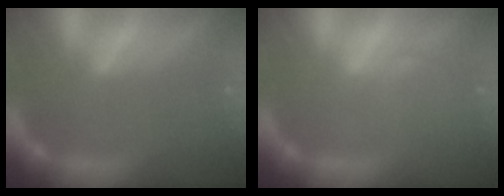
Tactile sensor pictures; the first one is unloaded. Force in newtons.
{"total": 2.4}